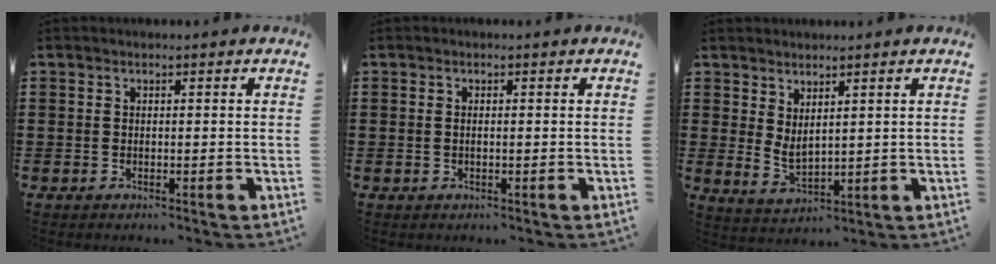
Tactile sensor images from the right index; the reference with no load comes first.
{"total": 0.5, "force": [0.0, 0.1, 0.5], "torque": [-0.011, -0.003, 0.000]}
{"total": 2.4, "force": [1.7, 1.0, 1.4], "torque": [-0.031, -0.001, 0.032]}